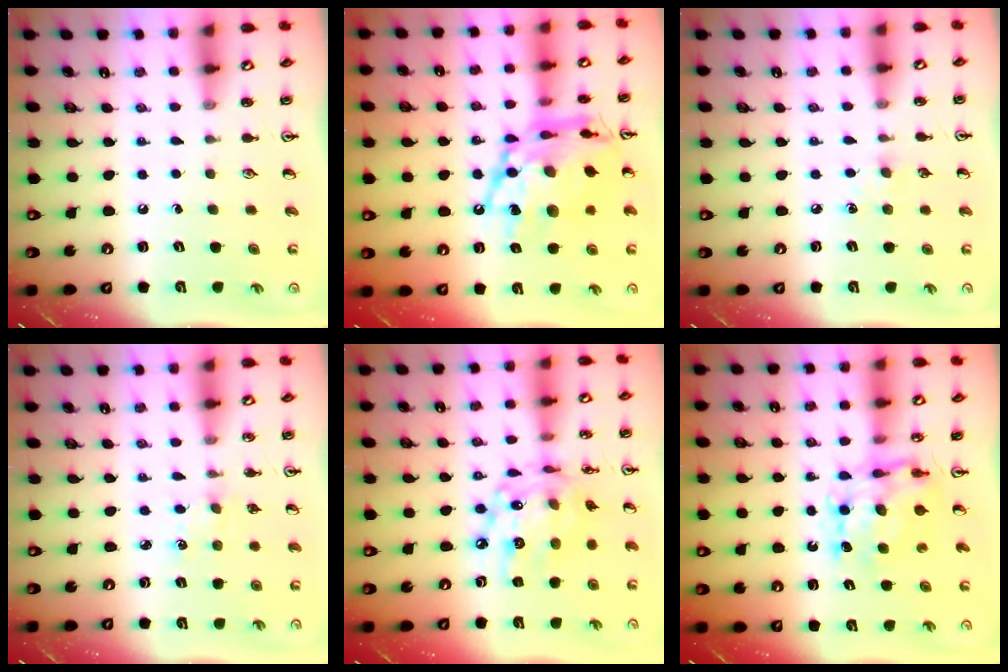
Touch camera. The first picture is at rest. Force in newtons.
{"total": 20.4, "press": 20.3, "slide": 2.0}
{"total": 5.4, "press": 5.3, "slide": 0.7}
{"total": 2.9, "press": 2.8, "slide": 0.4}
{"total": 16.2, "press": 16.2, "slide": 1.2}
{"total": 8.6, "press": 8.6, "slide": 0.9}